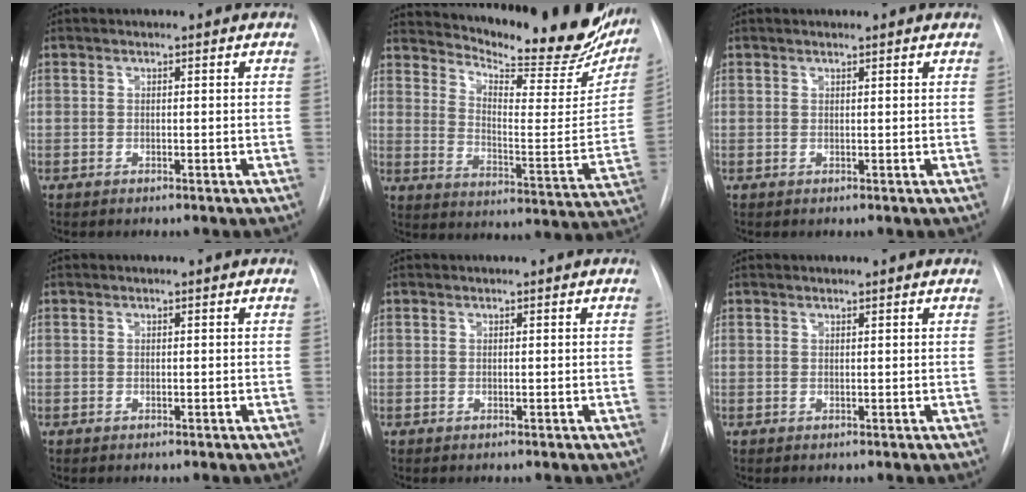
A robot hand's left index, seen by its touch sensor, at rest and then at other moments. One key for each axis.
{"total": 25.6, "fx": 22.5, "fy": 5.6, "fz": 10.9, "tx": -0.162, "ty": -0.076, "tz": 0.284}
{"total": 1.5, "fx": 1.3, "fy": 0.2, "fz": 0.8, "tx": -0.013, "ty": 0.017, "tz": 0.017}
{"total": 0.0}
{"total": 0.0}
{"total": 1.1, "fx": 1.0, "fy": 0.1, "fz": 0.5, "tx": -0.012, "ty": 0.014, "tz": 0.015}